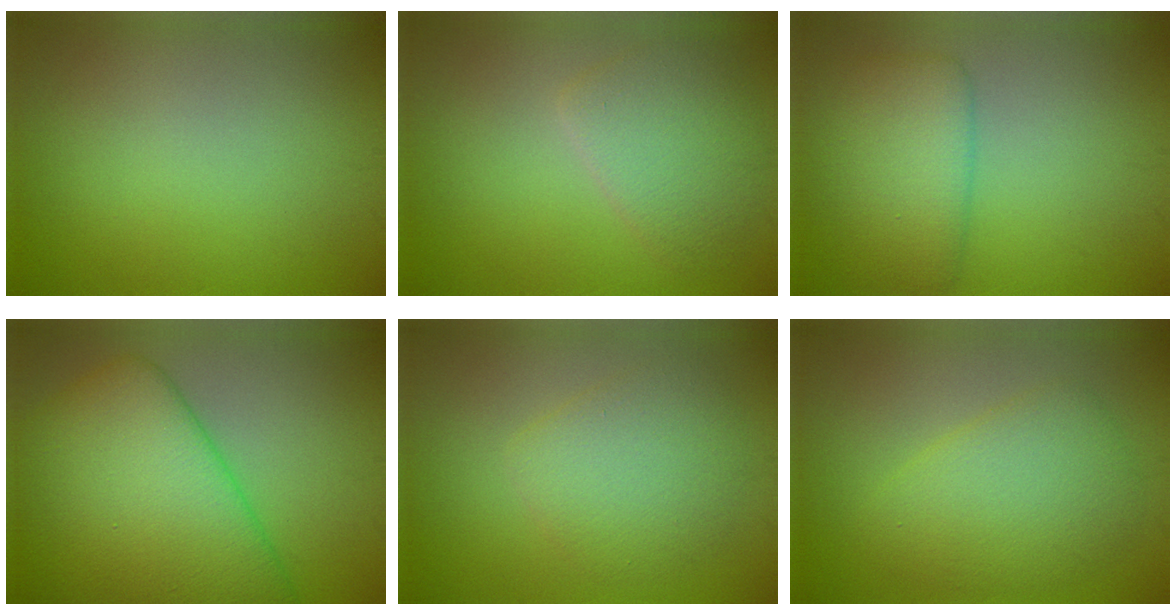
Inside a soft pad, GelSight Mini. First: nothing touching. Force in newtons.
{"total": 3.9, "press": 3.9, "slide": 0.1}
{"total": 5.2, "press": 5.2, "slide": 0.2}
{"total": 13.0, "press": 13.0, "slide": 0.5}
{"total": 3.9, "press": 3.9, "slide": 0.3}
{"total": 4.7, "press": 4.7, "slide": 0.3}